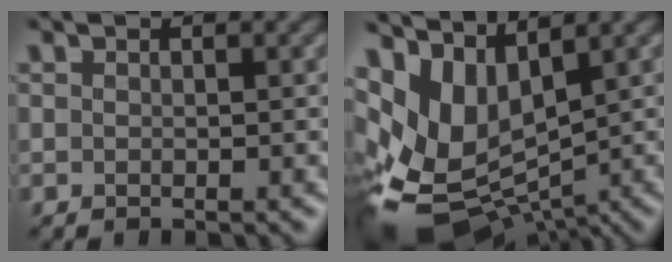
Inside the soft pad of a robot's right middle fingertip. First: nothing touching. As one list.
[{"total": 9.5, "force": [1.4, 6.1, 7.1], "torque": [-0.159, -0.010, 0.048]}]